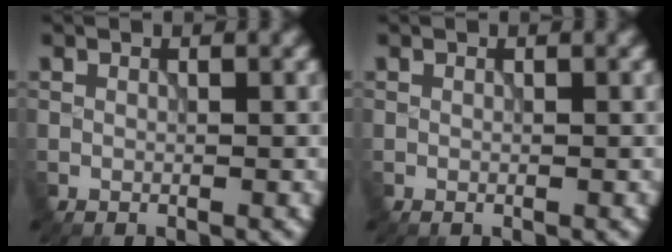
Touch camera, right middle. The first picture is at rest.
{"total": 0.0}